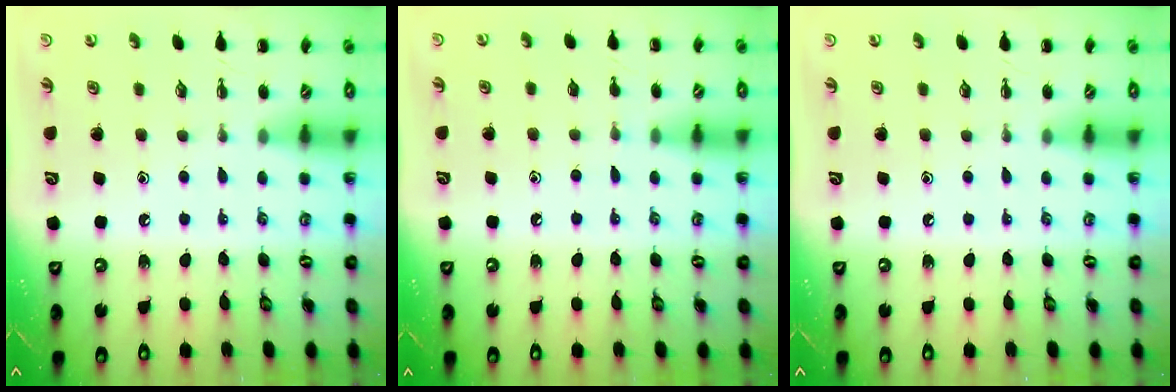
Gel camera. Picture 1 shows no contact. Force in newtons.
{"total": 2.6, "press": 2.4, "slide": 1.0}
{"total": 0.0}